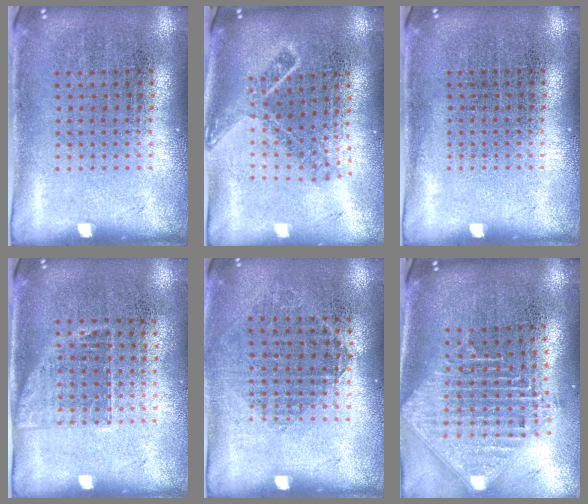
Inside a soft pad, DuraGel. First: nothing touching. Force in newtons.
{"total": 1.7, "press": 1.2, "slide": 1.2}
{"total": 0.0}
{"total": 1.1, "press": 0.9, "slide": 0.7}
{"total": 0.8, "press": 0.8, "slide": 0.3}
{"total": 2.5, "press": 1.9, "slide": 1.7}